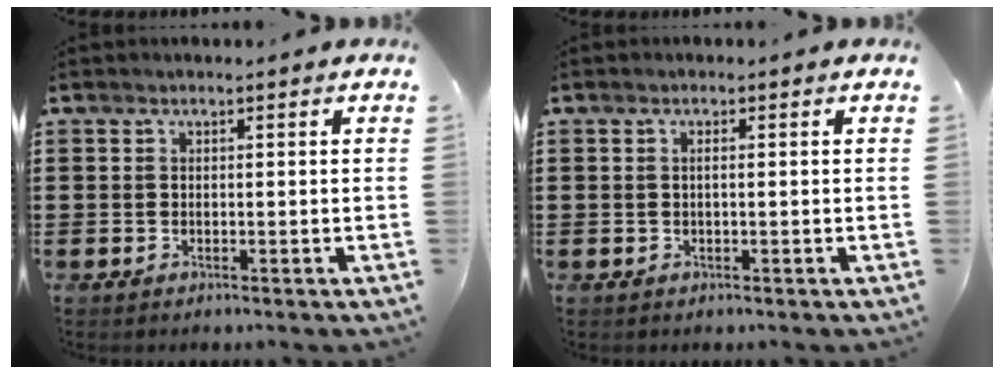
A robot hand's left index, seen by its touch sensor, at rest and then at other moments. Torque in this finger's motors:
{"motor_torque": [-0.03, 0.01, -0.01, -0.01]}